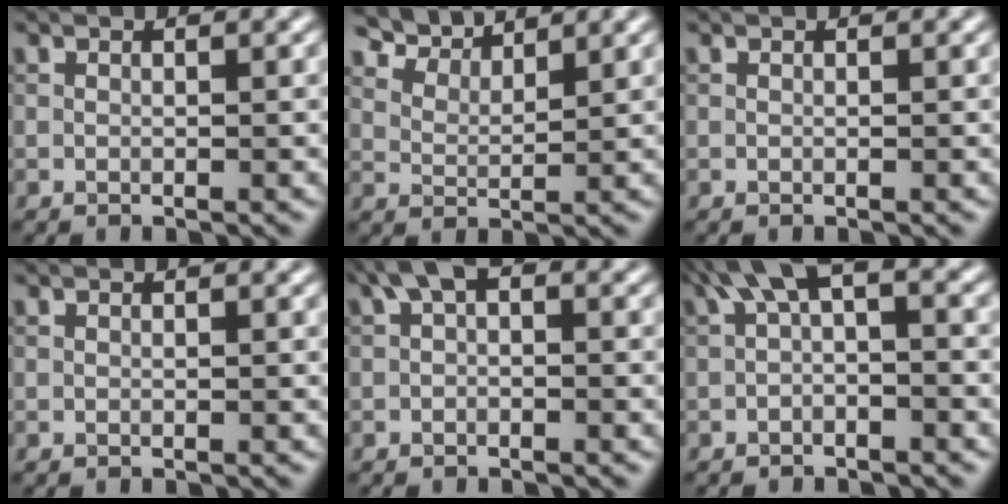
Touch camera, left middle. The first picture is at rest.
{"total": 4.7, "force": [4.4, 1.1, 1.4], "torque": [-0.042, 0.002, 0.088]}
{"total": 0.0}
{"total": 0.0}
{"total": 2.2, "force": [0.3, 1.2, 1.9], "torque": [-0.028, 0.012, -0.002]}
{"total": 4.1, "force": [0.4, 1.7, 3.8], "torque": [-0.057, 0.018, -0.005]}